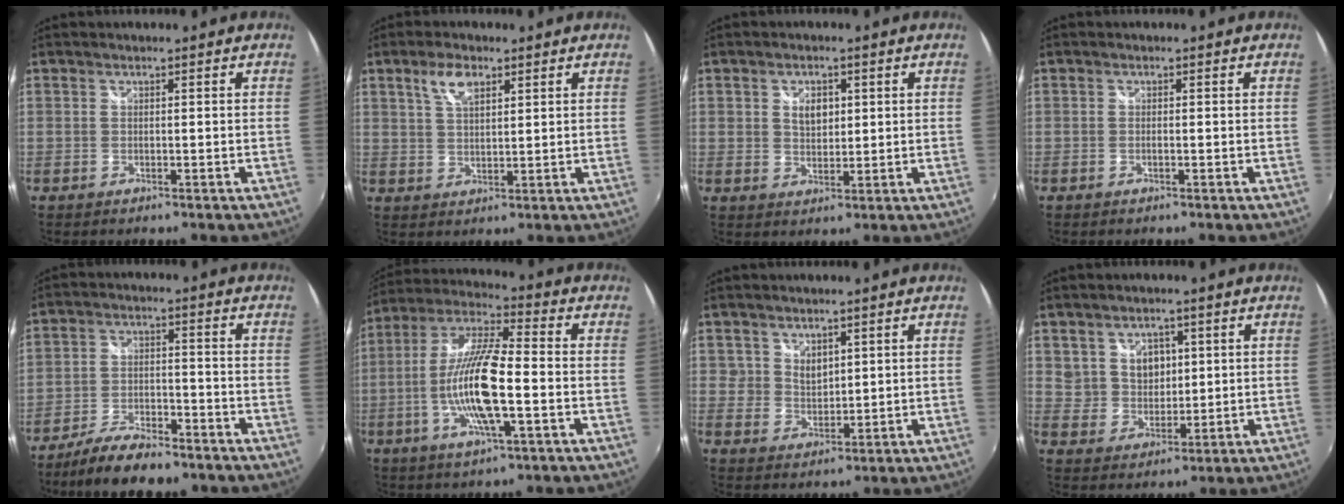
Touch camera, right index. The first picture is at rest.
{"total": 5.2, "force": [2.9, 2.3, 3.6], "torque": [-0.066, 0.007, 0.054]}
{"total": 4.5, "force": [1.3, 3.2, 2.8], "torque": [-0.040, 0.003, 0.022]}
{"total": 0.6, "force": [-0.1, 0.0, 0.6], "torque": [-0.012, 0.001, -0.005]}
{"total": 11.1, "force": [-9.0, 3.2, 5.6], "torque": [-0.131, -0.017, -0.156]}
{"total": 15.4, "force": [-3.3, 3.0, 14.8], "torque": [-0.291, -0.006, -0.066]}
{"total": 3.9, "force": [2.4, 2.9, 0.9], "torque": [-0.006, 0.002, 0.047]}
{"total": 7.5, "force": [3.2, 6.2, 2.5], "torque": [-0.044, 0.009, 0.071]}